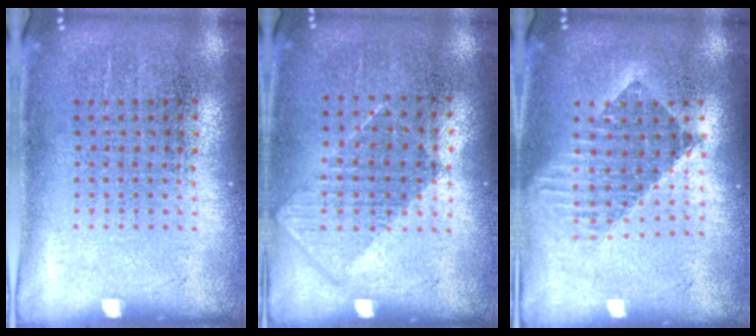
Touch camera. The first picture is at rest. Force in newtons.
{"total": 0.9, "press": 0.7, "slide": 0.4}
{"total": 1.5, "press": 1.3, "slide": 0.8}